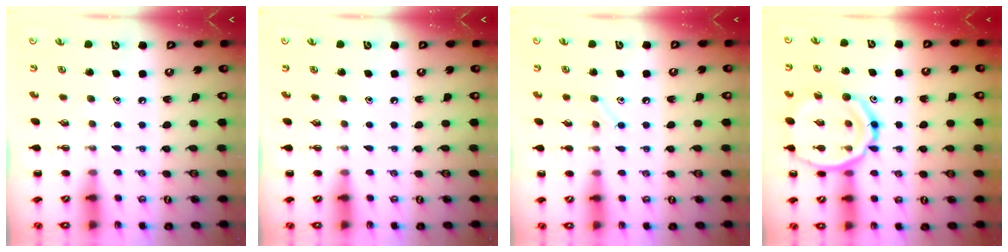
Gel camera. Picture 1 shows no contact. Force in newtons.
{"total": 0.0}
{"total": 8.0, "press": 7.8, "slide": 1.8}
{"total": 17.6, "press": 17.5, "slide": 2.2}